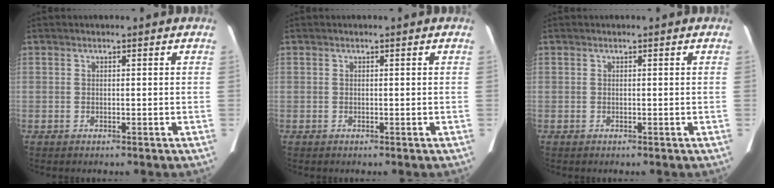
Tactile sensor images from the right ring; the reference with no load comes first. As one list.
[{"total": 0.0}, {"total": 0.0}]